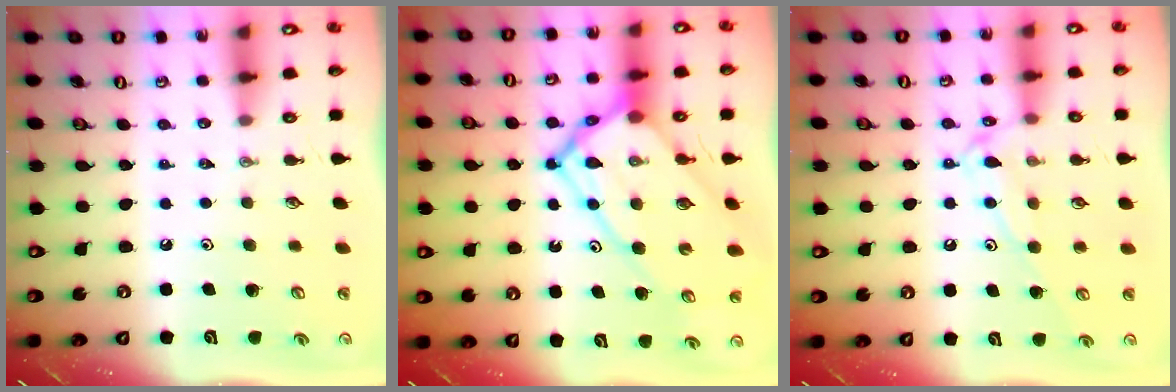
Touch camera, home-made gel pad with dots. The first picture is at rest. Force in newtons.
{"total": 18.3, "press": 18.2, "slide": 1.7}
{"total": 11.5, "press": 11.4, "slide": 0.9}